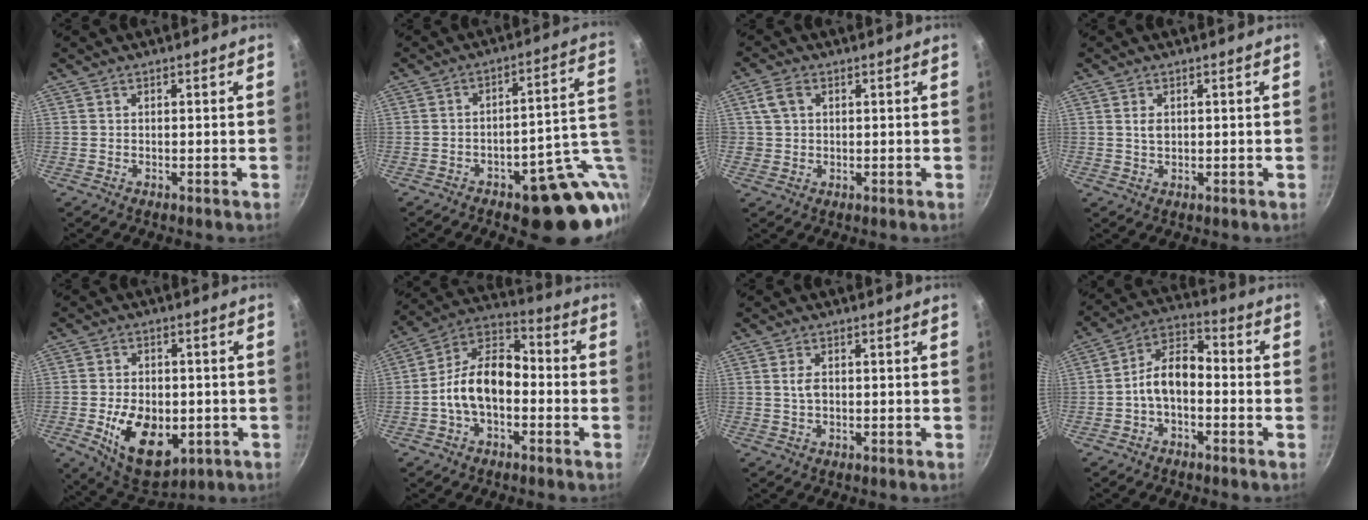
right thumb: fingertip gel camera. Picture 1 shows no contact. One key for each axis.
{"total": 18.0, "fx": -4.7, "fy": 8.1, "fz": 15.4, "tx": -0.129, "ty": 0.032, "tz": -0.052}
{"total": 4.1, "fx": 1.2, "fy": 3.2, "fz": 2.3, "tx": -0.030, "ty": 0.003, "tz": 0.021}
{"total": 2.2, "fx": 0.5, "fy": 1.5, "fz": 1.5, "tx": -0.023, "ty": -0.002, "tz": 0.009}
{"total": 14.6, "fx": -3.6, "fy": 9.3, "fz": 10.7, "tx": -0.146, "ty": -0.004, "tz": -0.043}
{"total": 13.2, "fx": -2.7, "fy": 8.2, "fz": 10.0, "tx": -0.151, "ty": 0.054, "tz": -0.067}
{"total": 2.4, "fx": 0.1, "fy": 1.5, "fz": 1.8, "tx": -0.028, "ty": 0.004, "tz": 0.002}
{"total": 9.1, "fx": -2.3, "fy": 5.5, "fz": 6.9, "tx": -0.105, "ty": 0.049, "tz": -0.052}